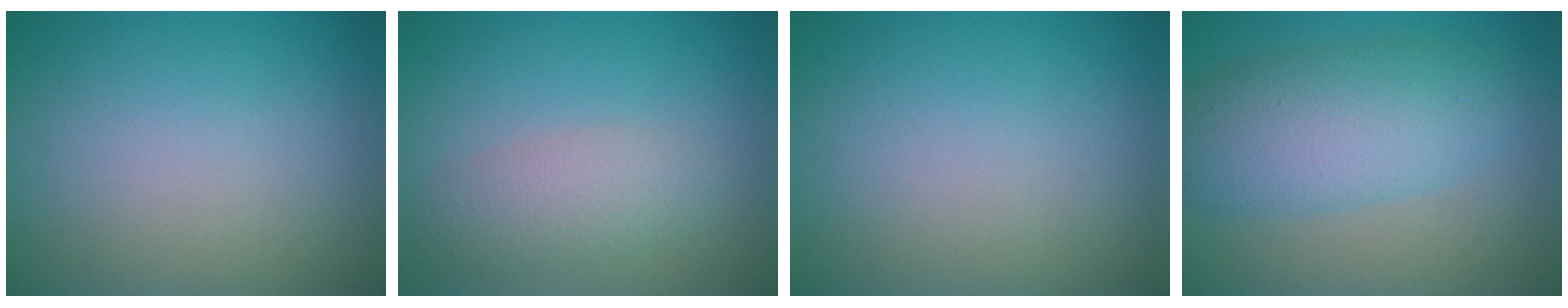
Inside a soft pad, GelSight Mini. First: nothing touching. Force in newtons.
{"total": 2.9, "press": 2.9, "slide": 0.1}
{"total": 0.0}
{"total": 6.3, "press": 6.3, "slide": 0.1}